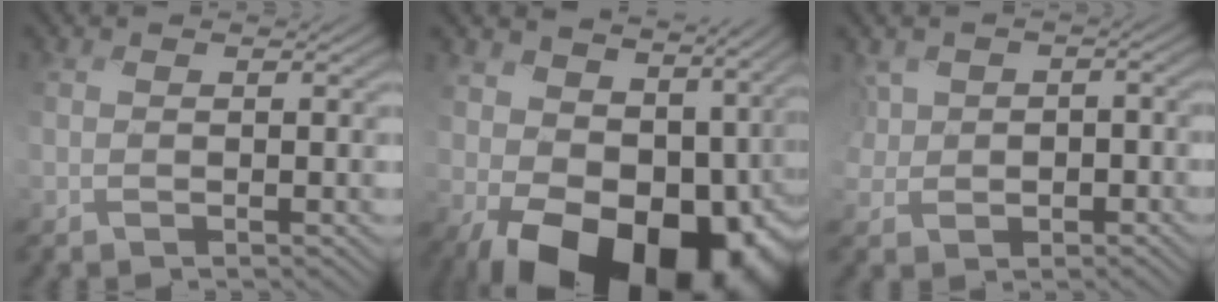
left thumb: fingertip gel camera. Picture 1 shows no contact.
{"total": 18.0, "force": [-2.6, 13.6, 11.6], "torque": [-0.177, -0.055, -0.007]}
{"total": 6.0, "force": [0.0, 5.0, 3.3], "torque": [-0.094, -0.002, 0.001]}